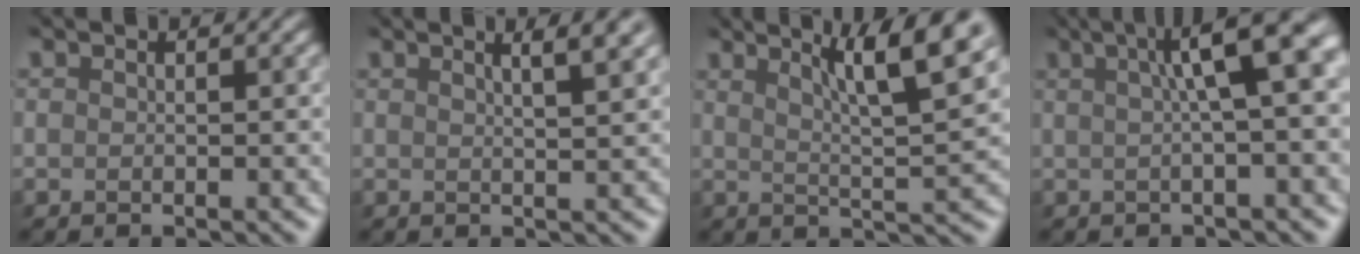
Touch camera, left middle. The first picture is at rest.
{"total": 6.0, "force": [3.2, 2.4, 4.6], "torque": [-0.021, 0.040, 0.013]}
{"total": 9.0, "force": [4.4, 1.9, 7.6], "torque": [-0.080, 0.019, 0.064]}
{"total": 8.0, "force": [2.1, 2.1, 7.4], "torque": [-0.076, 0.023, 0.028]}